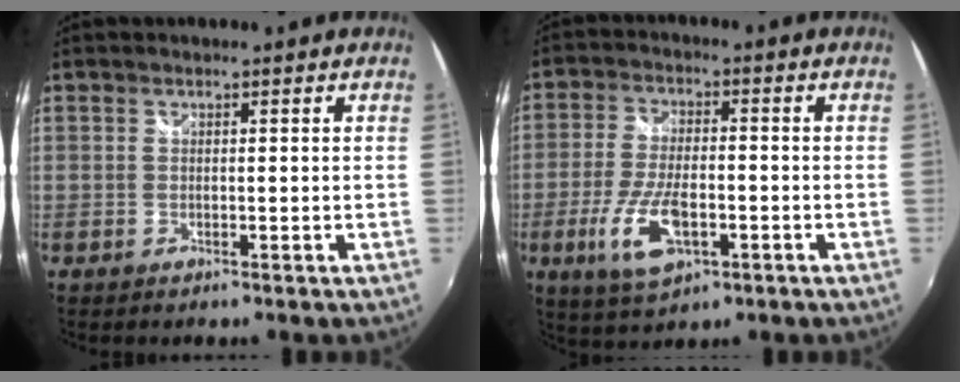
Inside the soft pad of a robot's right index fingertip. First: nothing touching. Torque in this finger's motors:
{"motor_torque": [1.56, -0.33, 0.51, 0.08]}